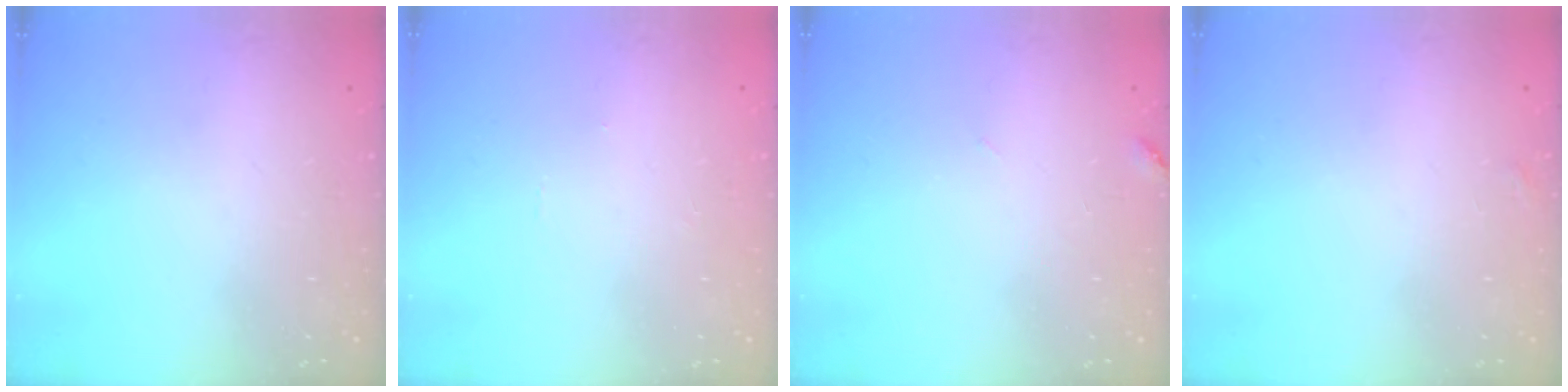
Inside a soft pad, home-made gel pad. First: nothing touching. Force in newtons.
{"total": 0.0}
{"total": 3.1, "press": 3.0, "slide": 0.4}
{"total": 3.8, "press": 3.8, "slide": 0.5}